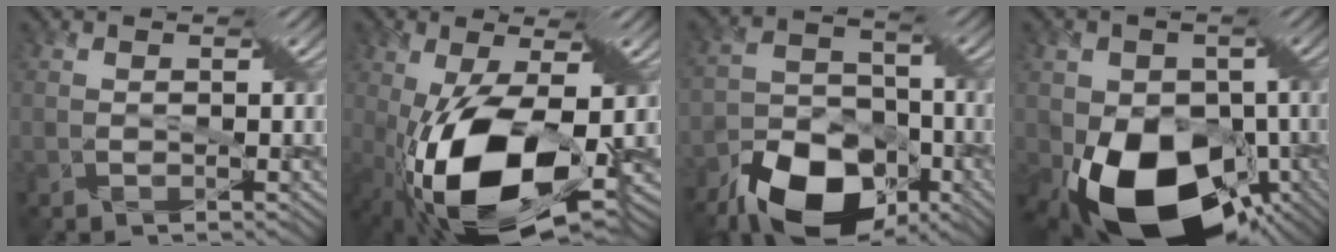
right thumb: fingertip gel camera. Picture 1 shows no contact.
{"total": 13.9, "force": [-3.6, 5.9, 12.0], "torque": [-0.244, -0.026, -0.061]}
{"total": 15.2, "force": [-9.7, 8.2, 8.3], "torque": [-0.169, -0.028, -0.176]}
{"total": 17.0, "force": [-5.5, 12.5, 10.2], "torque": [-0.171, -0.033, -0.081]}